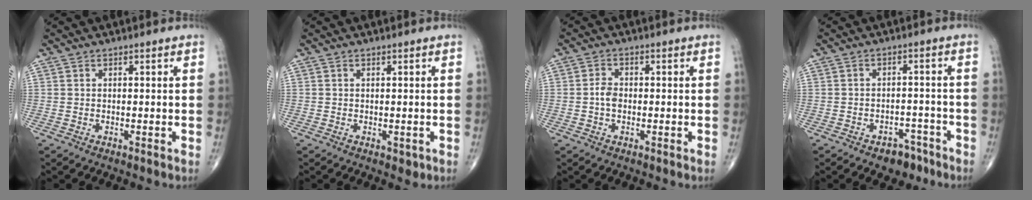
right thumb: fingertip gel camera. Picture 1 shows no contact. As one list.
[{"total": 1.3, "force": [-0.3, 0.9, 0.8], "torque": [0.000, 0.000, -0.002]}, {"total": 2.6, "force": [-0.5, 1.8, 1.8], "torque": [-0.028, 0.007, -0.015]}, {"total": 5.3, "force": [-3.6, 3.3, 2.0], "torque": [-0.008, 0.030, -0.046]}]